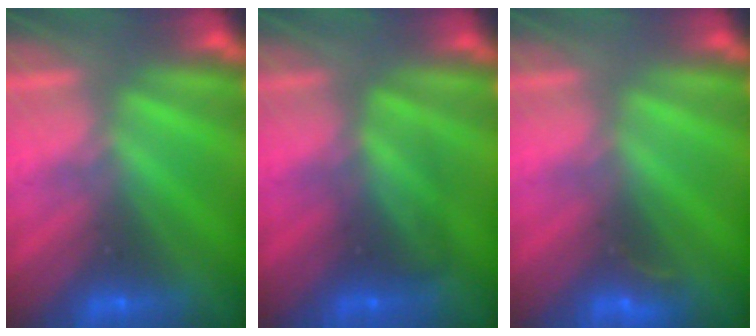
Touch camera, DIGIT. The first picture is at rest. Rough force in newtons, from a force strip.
{"total": 2.4}
{"total": 3.1}